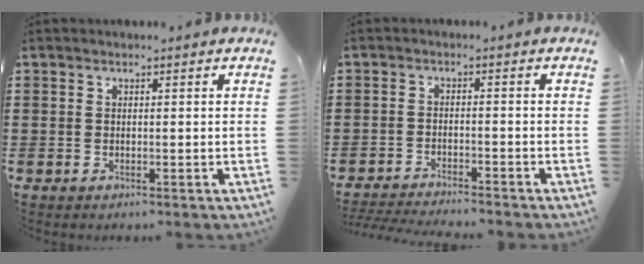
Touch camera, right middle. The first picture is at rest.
{"total": 3.0, "force": [-3.0, -0.1, 0.4], "torque": [-0.016, -0.003, -0.065]}